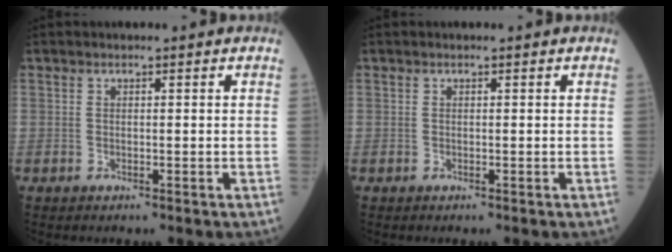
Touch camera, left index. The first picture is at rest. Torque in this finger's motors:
{"motor_torque": [0.00, 0.00, 0.01, 0.00]}